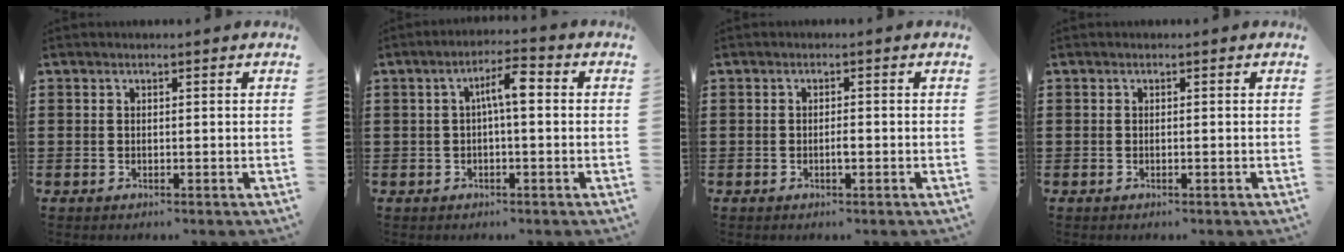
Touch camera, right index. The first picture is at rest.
{"total": 4.9, "force": [0.2, 1.2, 4.7], "torque": [-0.090, 0.015, -0.001]}
{"total": 1.4, "force": [-0.4, 0.3, 1.3], "torque": [-0.025, -0.002, -0.007]}
{"total": 0.0}